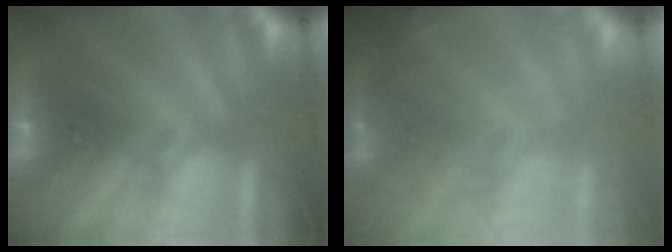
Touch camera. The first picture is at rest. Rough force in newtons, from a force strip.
{"total": 6.9}